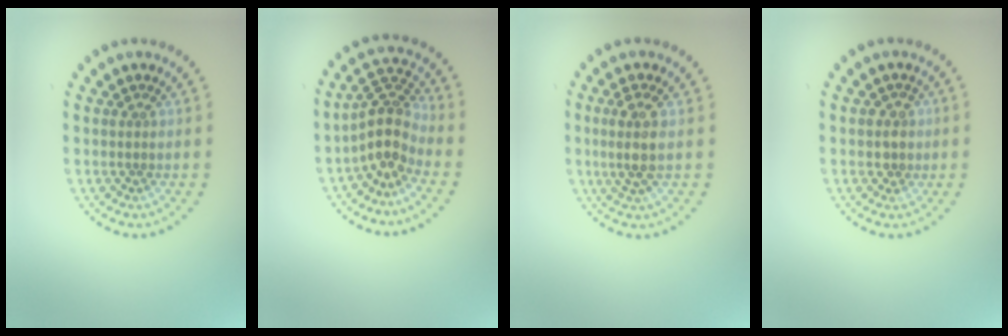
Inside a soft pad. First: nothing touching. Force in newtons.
{"total": 3.6, "press": 2.7, "slide": 2.4}
{"total": 2.4, "press": 2.2, "slide": 1.1}
{"total": 1.3, "press": 1.1, "slide": 0.7}